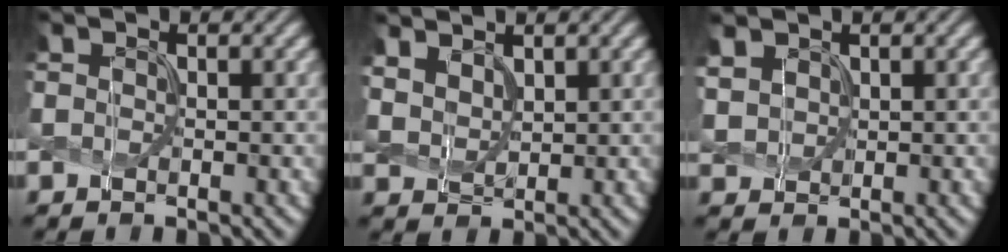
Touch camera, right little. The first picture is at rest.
{"total": 3.0, "force": [2.1, 1.6, 1.5], "torque": [-0.046, 0.002, 0.047]}
{"total": 2.1, "force": [1.4, 1.3, 0.9], "torque": [-0.034, 0.003, 0.034]}